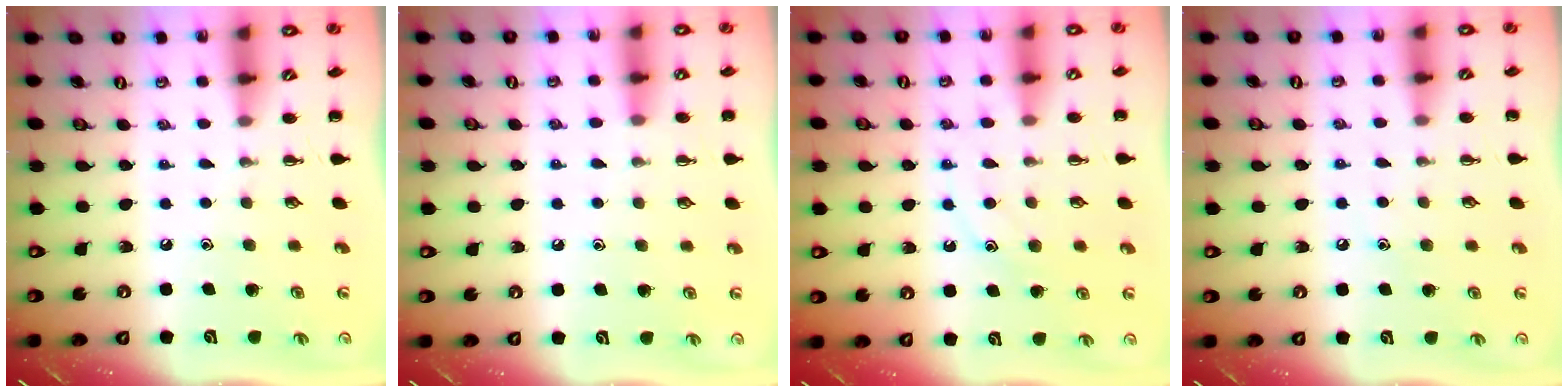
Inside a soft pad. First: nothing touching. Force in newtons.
{"total": 4.5, "press": 4.2, "slide": 1.8}
{"total": 10.6, "press": 10.5, "slide": 0.7}
{"total": 5.6, "press": 5.4, "slide": 1.6}